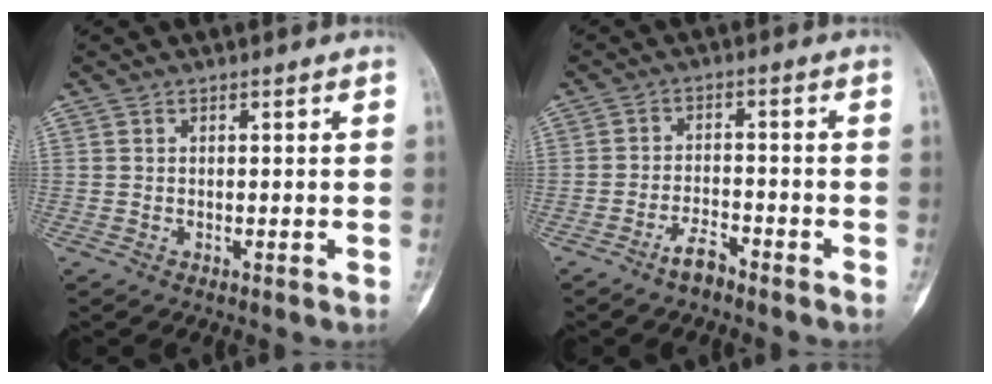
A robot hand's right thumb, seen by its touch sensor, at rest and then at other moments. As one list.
[{"total": 3.5, "force": [-2.9, 1.1, 1.7], "torque": [-0.028, 0.022, -0.055]}]